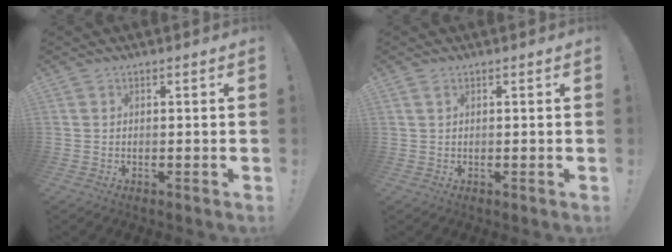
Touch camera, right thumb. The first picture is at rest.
{"total": 1.3, "force": [0.7, 0.5, 1.0], "torque": [-0.016, -0.001, 0.011]}